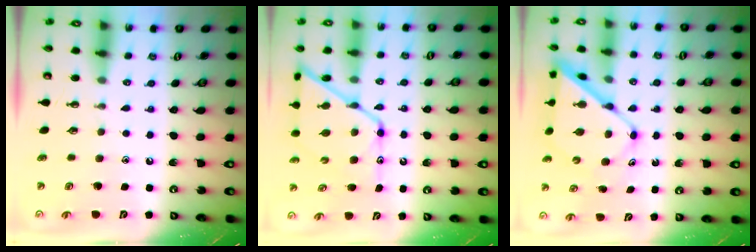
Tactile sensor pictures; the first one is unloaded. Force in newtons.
{"total": 14.8, "press": 14.8, "slide": 1.1}
{"total": 11.8, "press": 11.7, "slide": 1.1}